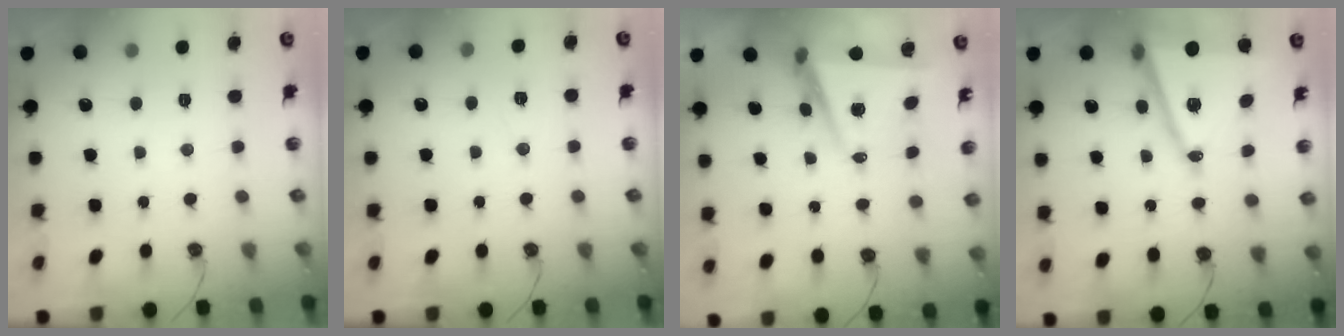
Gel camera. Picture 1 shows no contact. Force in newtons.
{"total": 6.2, "press": 4.2, "slide": 4.6}
{"total": 6.6, "press": 4.7, "slide": 4.7}
{"total": 16.6, "press": 16.2, "slide": 3.6}